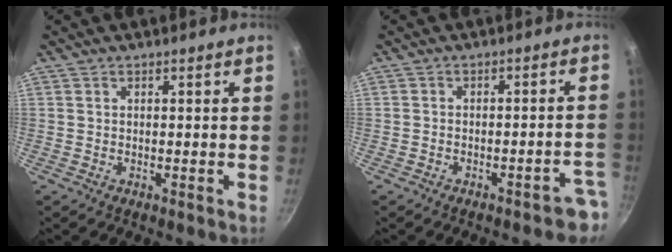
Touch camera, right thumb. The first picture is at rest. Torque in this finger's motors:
{"motor_torque": [0.85, 0.04, 0.49, -0.17, 0.02]}